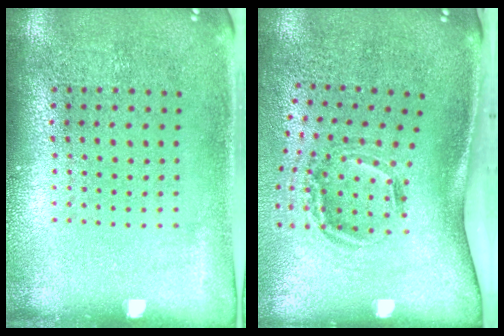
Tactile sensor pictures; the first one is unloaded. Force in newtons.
{"total": 2.1, "press": 1.3, "slide": 1.6}